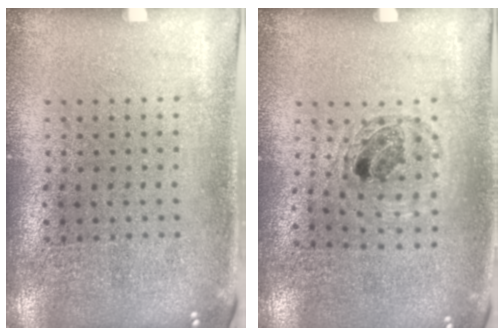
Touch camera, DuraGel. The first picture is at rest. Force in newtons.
{"total": 0.9, "press": 0.9, "slide": 0.0}